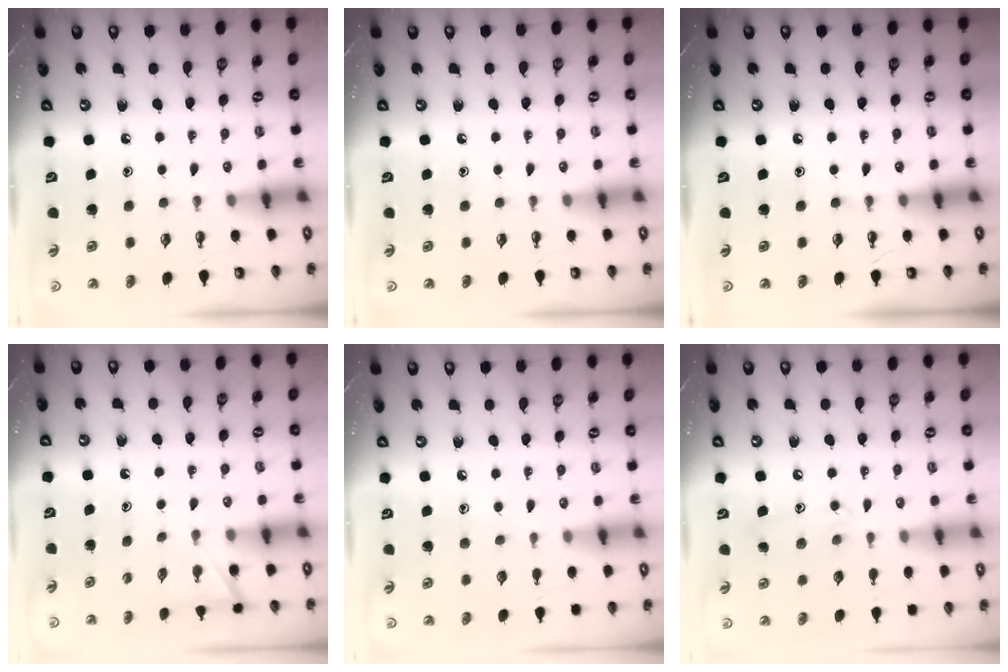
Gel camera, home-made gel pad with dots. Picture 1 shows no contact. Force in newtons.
{"total": 0.0}
{"total": 0.0}
{"total": 2.4, "press": 2.4, "slide": 0.2}
{"total": 3.2, "press": 3.1, "slide": 0.4}
{"total": 9.5, "press": 9.5, "slide": 0.7}